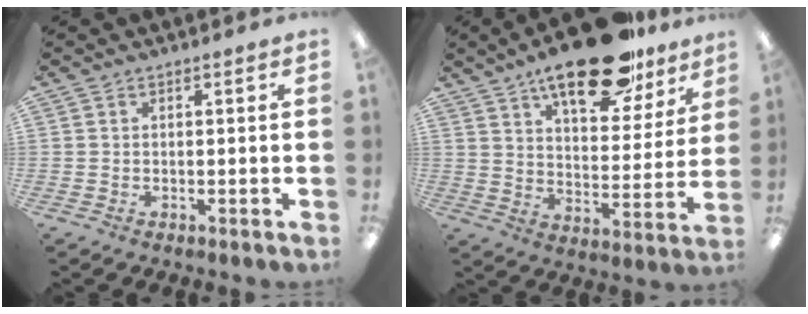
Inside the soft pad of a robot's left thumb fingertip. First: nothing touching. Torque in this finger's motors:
{"motor_torque": [0.73, 0.50, 1.59, -1.19, 0.26]}